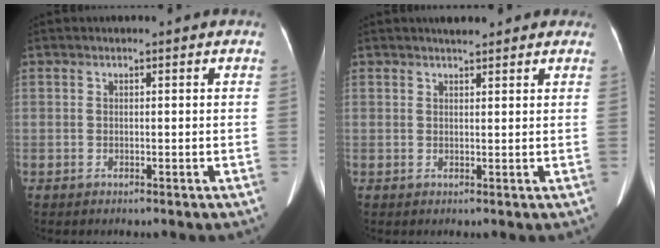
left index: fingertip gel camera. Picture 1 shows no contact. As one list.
[{"total": 3.7, "force": [3.1, 1.0, 1.6], "torque": [-0.017, 0.016, 0.039]}]